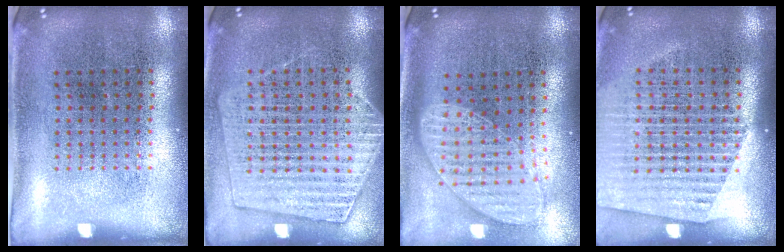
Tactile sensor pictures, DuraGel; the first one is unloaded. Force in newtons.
{"total": 1.3, "press": 1.2, "slide": 0.5}
{"total": 1.5, "press": 1.3, "slide": 0.8}
{"total": 1.6, "press": 1.5, "slide": 0.5}